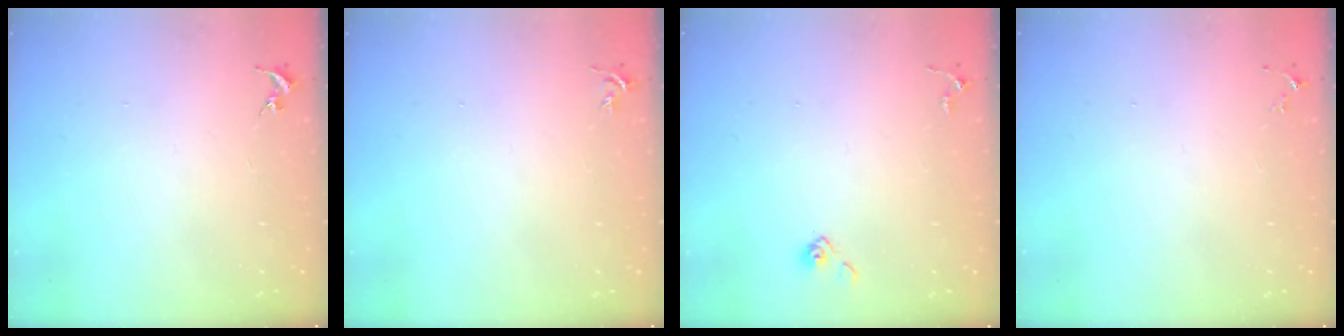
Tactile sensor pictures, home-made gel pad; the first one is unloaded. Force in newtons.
{"total": 3.7, "press": 3.7, "slide": 0.5}
{"total": 4.0, "press": 4.0, "slide": 0.4}
{"total": 3.3, "press": 3.3, "slide": 0.5}